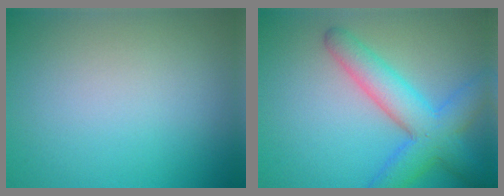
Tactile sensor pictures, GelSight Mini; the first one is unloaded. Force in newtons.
{"total": 6.5, "press": 6.5, "slide": 0.1}